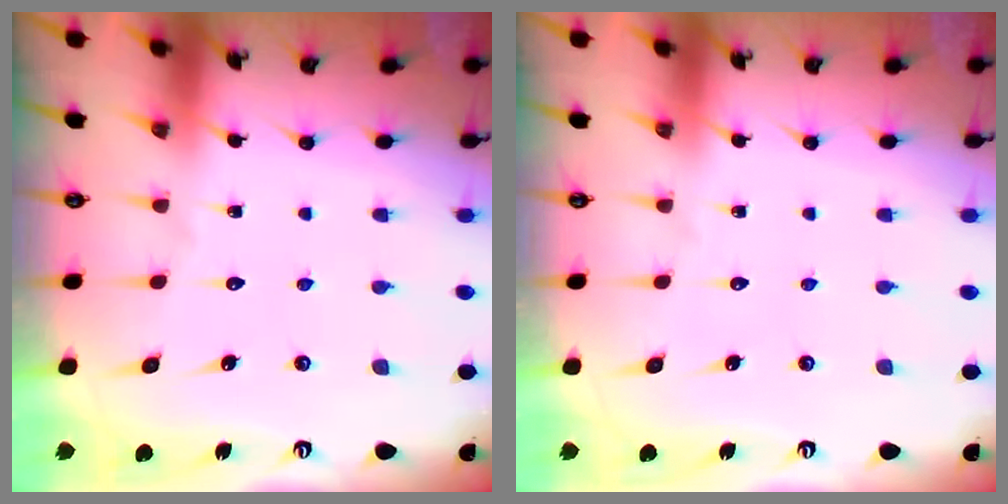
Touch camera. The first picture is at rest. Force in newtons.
{"total": 0.0}